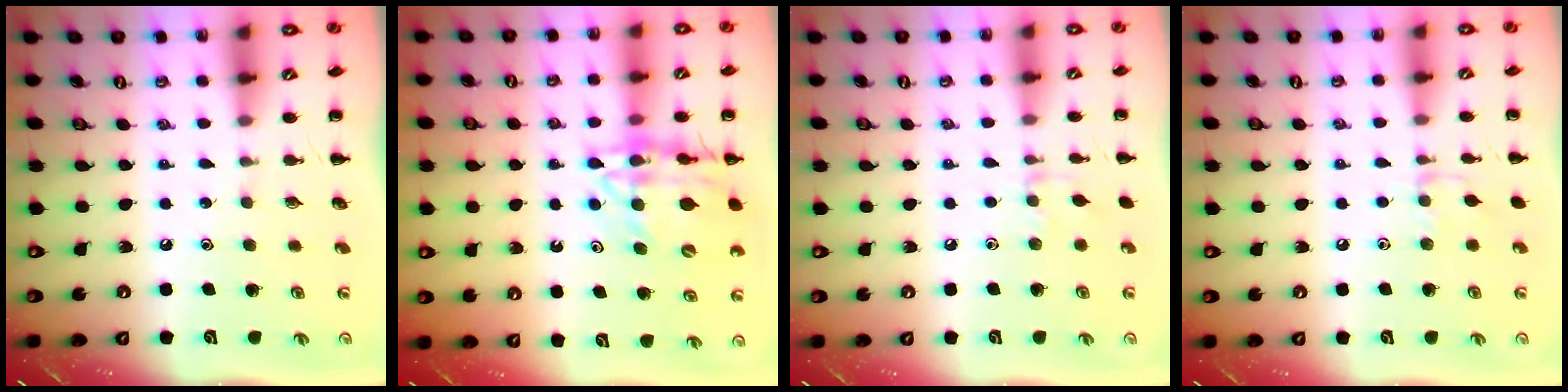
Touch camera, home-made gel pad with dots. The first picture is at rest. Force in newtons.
{"total": 16.5, "press": 16.3, "slide": 2.7}
{"total": 5.2, "press": 5.0, "slide": 1.3}
{"total": 6.3, "press": 6.1, "slide": 1.6}